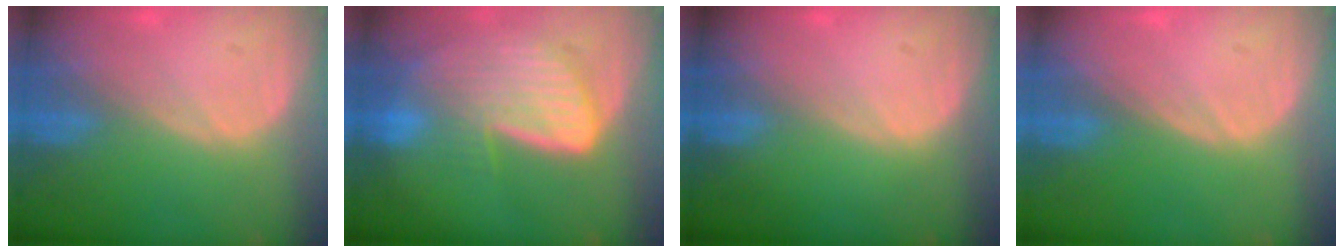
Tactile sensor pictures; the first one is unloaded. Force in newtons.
{"total": 8.5, "press": 7.7, "slide": 3.6}
{"total": 0.0}
{"total": 0.0}